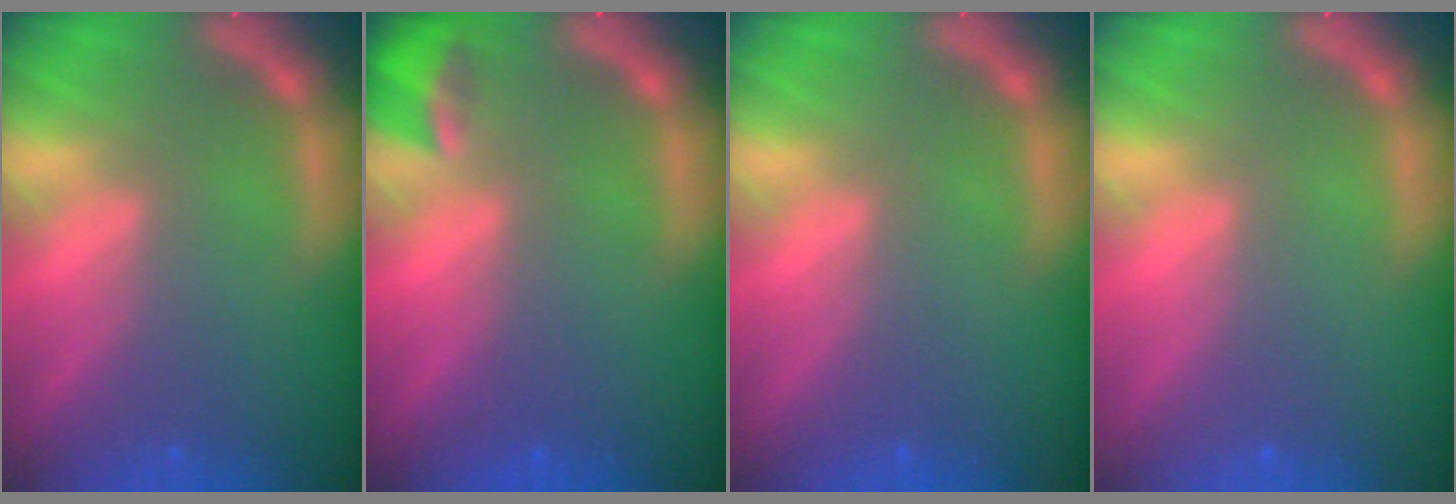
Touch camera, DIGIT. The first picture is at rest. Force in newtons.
{"total": 2.4}
{"total": 0.0}
{"total": 0.0}